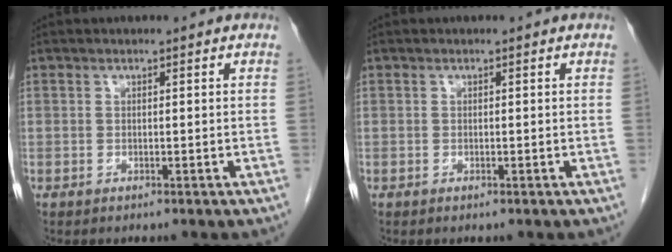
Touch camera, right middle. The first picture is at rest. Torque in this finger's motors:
{"motor_torque": [-0.20, 0.01, 0.03, 0.00]}